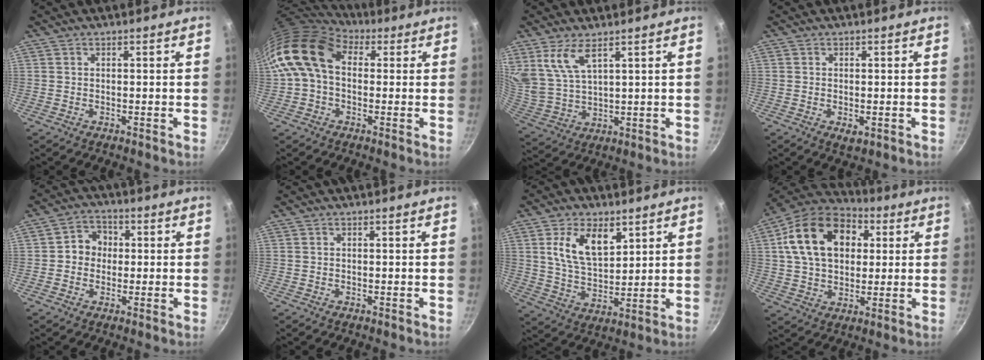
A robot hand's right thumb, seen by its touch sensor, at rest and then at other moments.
{"total": 12.8, "force": [1.9, 9.1, 8.8], "torque": [-0.141, 0.016, 0.014]}
{"total": 8.4, "force": [5.0, 3.6, 5.8], "torque": [-0.112, -0.034, 0.115]}
{"total": 2.0, "force": [-0.5, 1.0, 1.6], "torque": [-0.028, -0.007, -0.005]}
{"total": 5.5, "force": [0.2, 5.0, 2.4], "torque": [-0.002, 0.011, -0.008]}
{"total": 0.0}
{"total": 11.1, "force": [4.7, 6.2, 7.9], "torque": [-0.122, -0.027, 0.090]}
{"total": 19.3, "force": [4.9, 13.6, 12.8], "torque": [-0.198, 0.017, 0.071]}